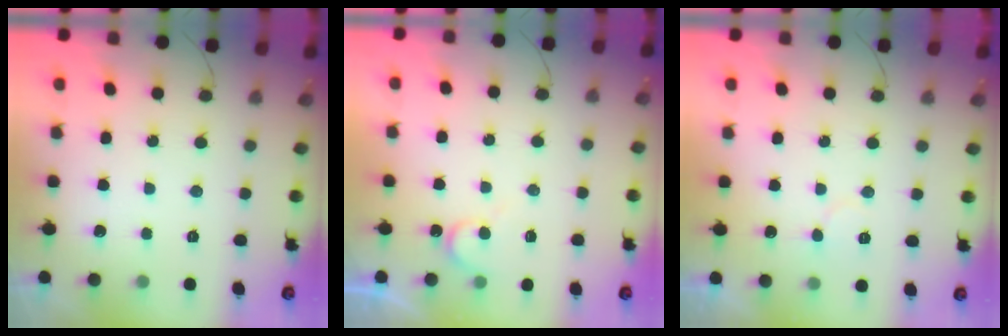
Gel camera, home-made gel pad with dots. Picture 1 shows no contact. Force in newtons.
{"total": 6.5, "press": 6.5, "slide": 0.3}
{"total": 5.5, "press": 5.5, "slide": 0.4}